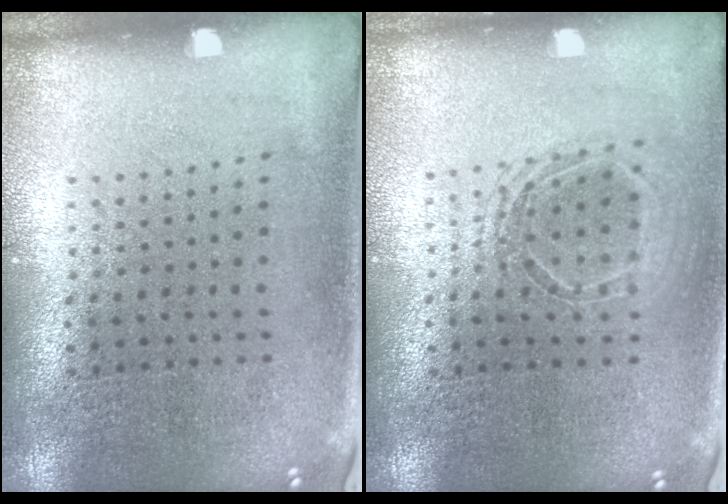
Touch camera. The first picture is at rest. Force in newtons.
{"total": 1.5, "press": 1.4, "slide": 0.7}